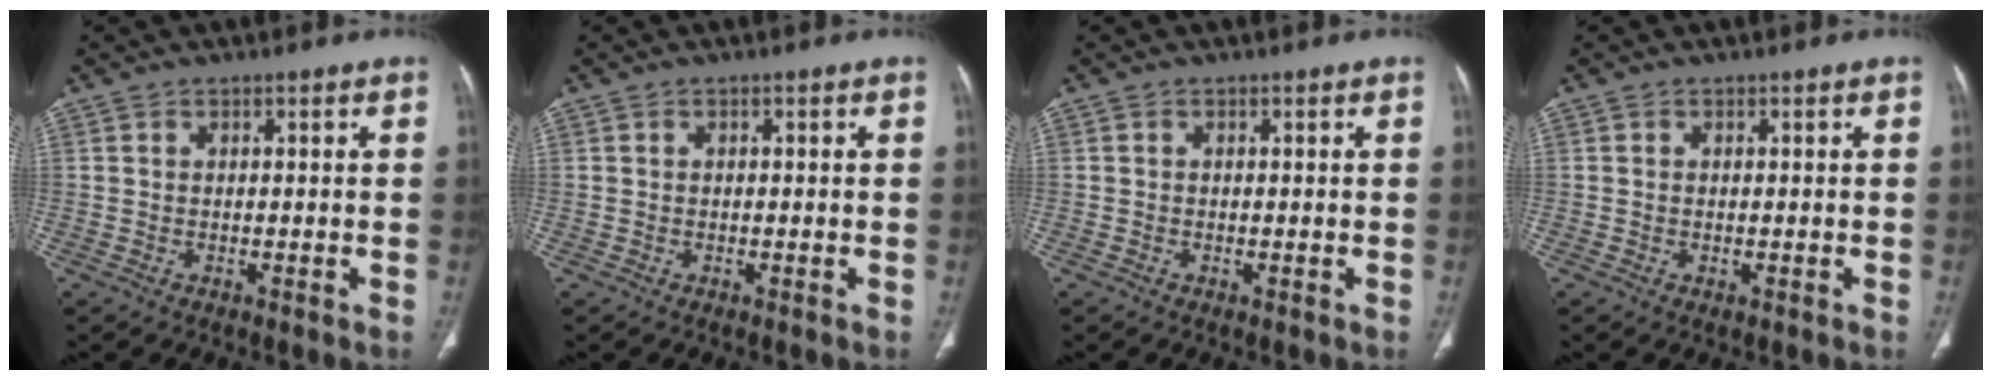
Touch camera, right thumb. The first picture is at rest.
{"total": 0.0}
{"total": 0.0}
{"total": 0.6, "force": [-0.1, 0.3, 0.4], "torque": [-0.011, -0.002, 0.000]}